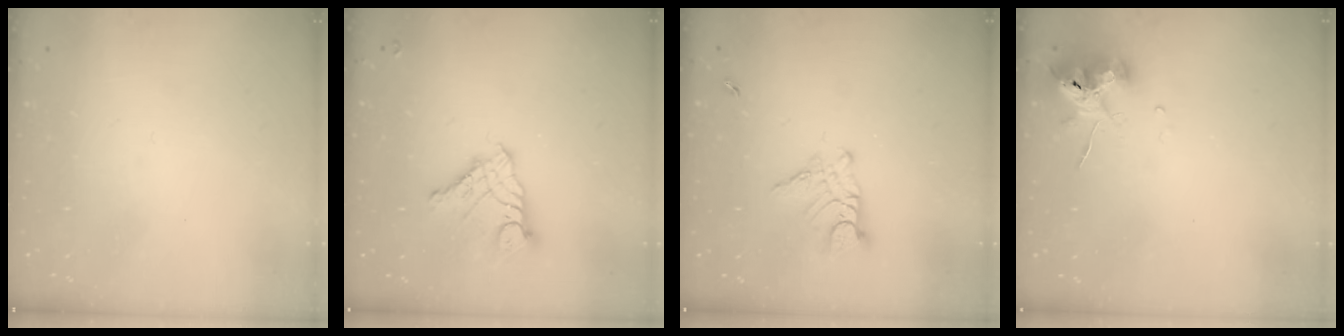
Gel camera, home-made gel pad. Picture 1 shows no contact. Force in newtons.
{"total": 10.5, "press": 10.4, "slide": 0.8}
{"total": 7.3, "press": 7.2, "slide": 0.6}
{"total": 10.7, "press": 10.6, "slide": 1.3}